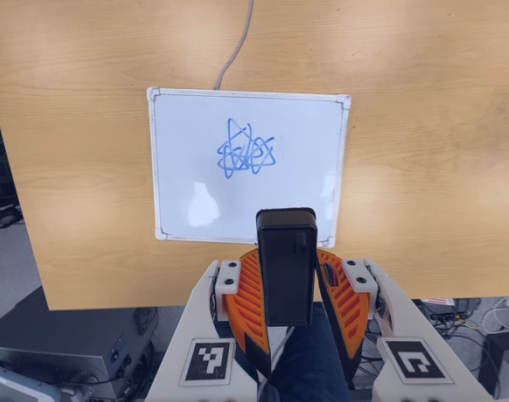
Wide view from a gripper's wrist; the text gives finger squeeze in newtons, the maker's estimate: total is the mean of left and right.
{"total": 5.7, "left": 5.3, "right": 6.1}